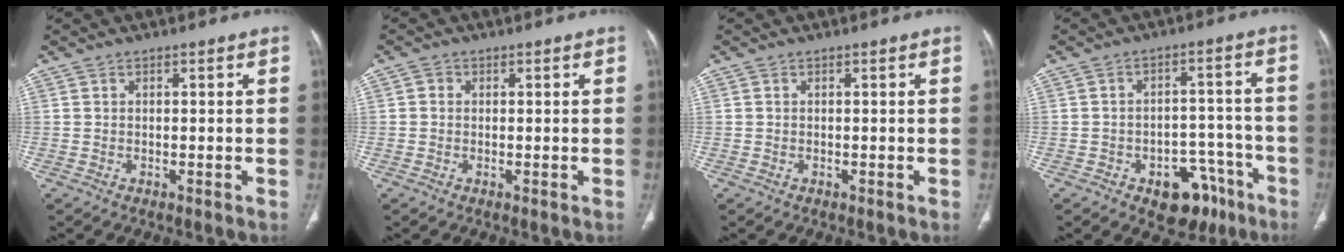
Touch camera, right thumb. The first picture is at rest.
{"total": 1.1, "force": [0.1, 1.0, 0.4], "torque": [-0.003, 0.003, -0.001]}
{"total": 0.0}
{"total": 11.0, "force": [-6.4, 6.8, 5.7], "torque": [-0.034, 0.053, -0.080]}